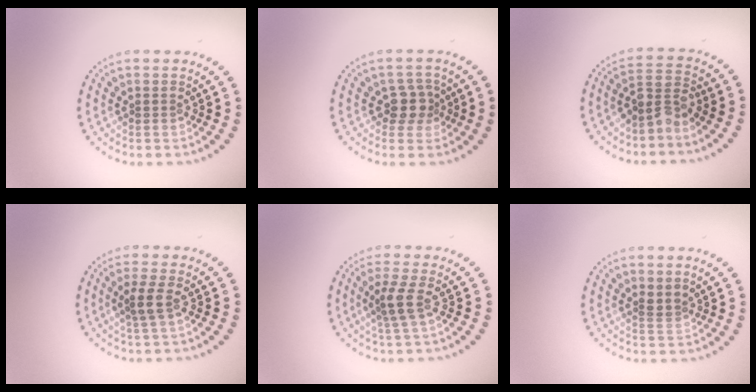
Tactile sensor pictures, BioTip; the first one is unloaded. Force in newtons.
{"total": 2.5, "press": 2.1, "slide": 1.3}
{"total": 2.8, "press": 2.4, "slide": 1.6}
{"total": 1.9, "press": 1.5, "slide": 1.1}
{"total": 2.4, "press": 1.9, "slide": 1.6}
{"total": 1.2, "press": 0.7, "slide": 1.0}